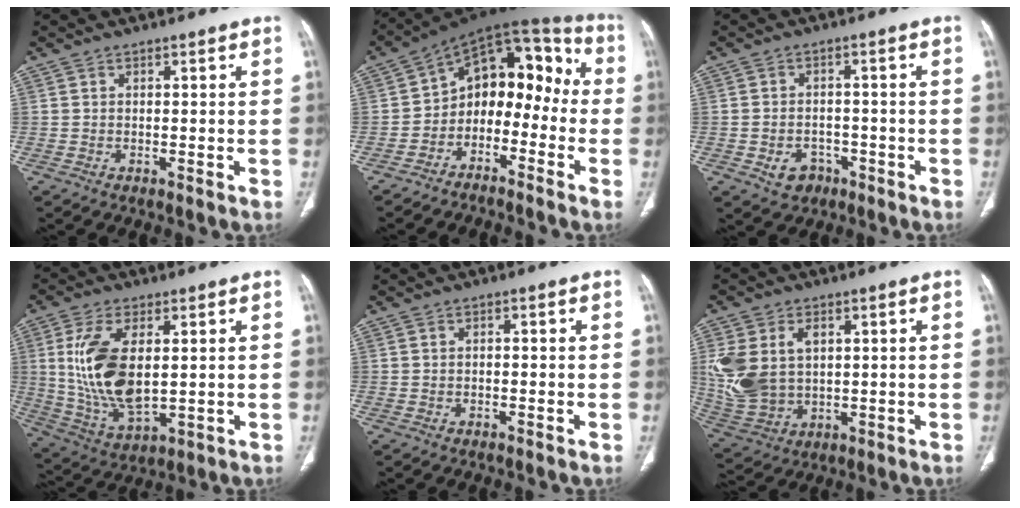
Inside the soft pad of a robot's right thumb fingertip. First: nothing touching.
{"total": 14.5, "force": [-3.9, 10.1, 9.6], "torque": [-0.088, 0.097, -0.075]}
{"total": 4.9, "force": [-2.2, 3.9, 2.0], "torque": [-0.020, 0.019, -0.025]}
{"total": 15.2, "force": [2.2, 7.6, 13.0], "torque": [-0.260, -0.017, 0.056]}
{"total": 0.6, "force": [-0.1, 0.4, 0.4], "torque": [-0.008, 0.002, -0.002]}
{"total": 14.6, "force": [2.8, 10.3, 9.9], "torque": [-0.208, -0.001, 0.073]}